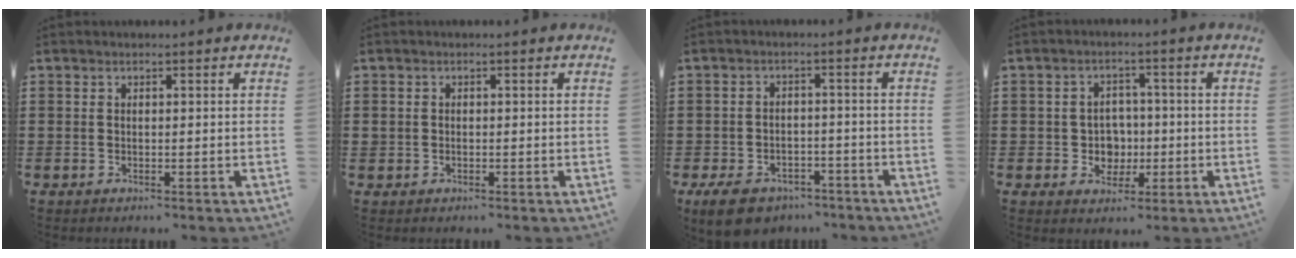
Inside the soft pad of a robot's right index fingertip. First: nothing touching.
{"total": 0.8, "force": [-0.1, 0.8, 0.2], "torque": [-0.006, 0.005, -0.004]}
{"total": 5.1, "force": [-4.4, 1.8, 1.6], "torque": [-0.032, 0.013, -0.086]}
{"total": 4.4, "force": [-0.6, 4.1, 1.4], "torque": [-0.032, 0.006, -0.015]}